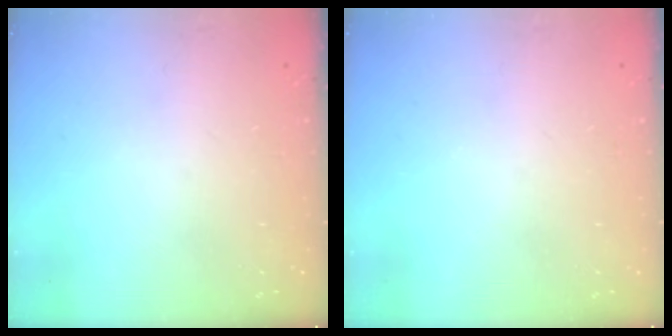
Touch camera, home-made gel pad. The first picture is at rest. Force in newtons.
{"total": 0.0}